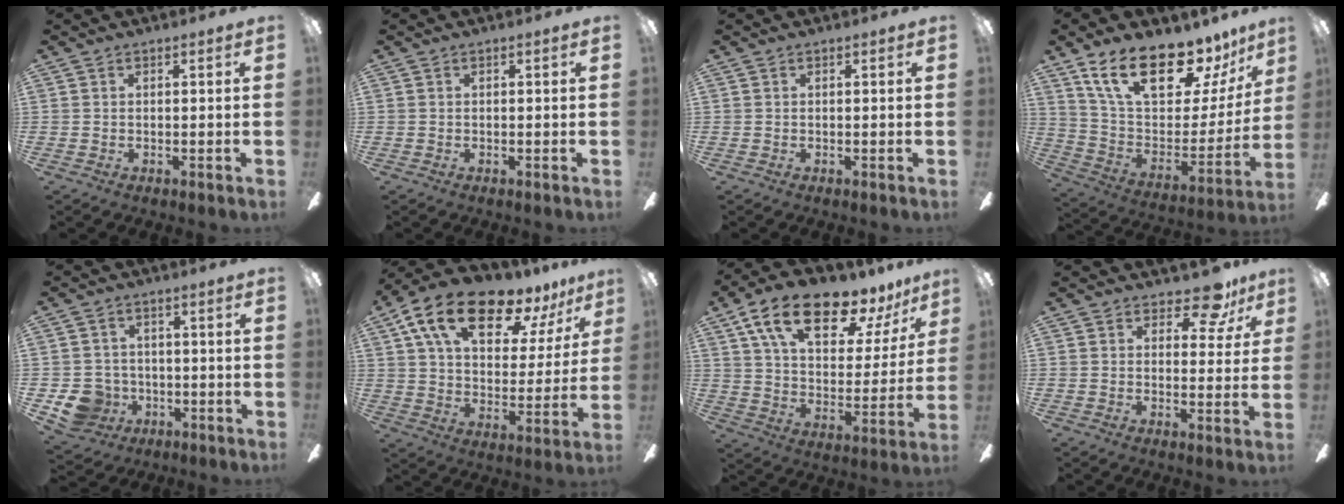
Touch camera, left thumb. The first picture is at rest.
{"total": 0.0}
{"total": 0.0}
{"total": 23.1, "force": [16.4, 9.3, 13.3], "torque": [-0.234, -0.102, 0.289]}
{"total": 7.8, "force": [-2.5, 7.1, 1.9], "torque": [-0.056, 0.017, -0.041]}
{"total": 18.9, "force": [13.5, 7.6, 10.8], "torque": [-0.191, -0.082, 0.230]}
{"total": 19.8, "force": [13.7, 7.8, 11.9], "torque": [-0.197, -0.084, 0.234]}
{"total": 8.9, "force": [6.2, 4.1, 4.8], "torque": [-0.055, -0.035, 0.107]}